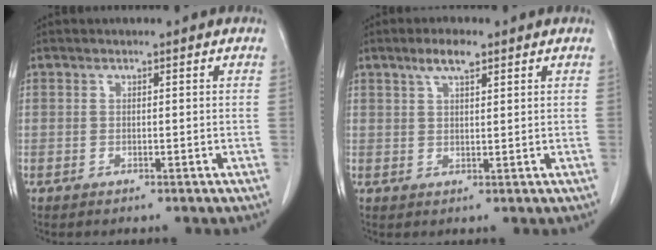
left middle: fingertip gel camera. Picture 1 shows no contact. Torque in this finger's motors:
{"motor_torque": [0.61, -0.47, 0.05, 0.01]}